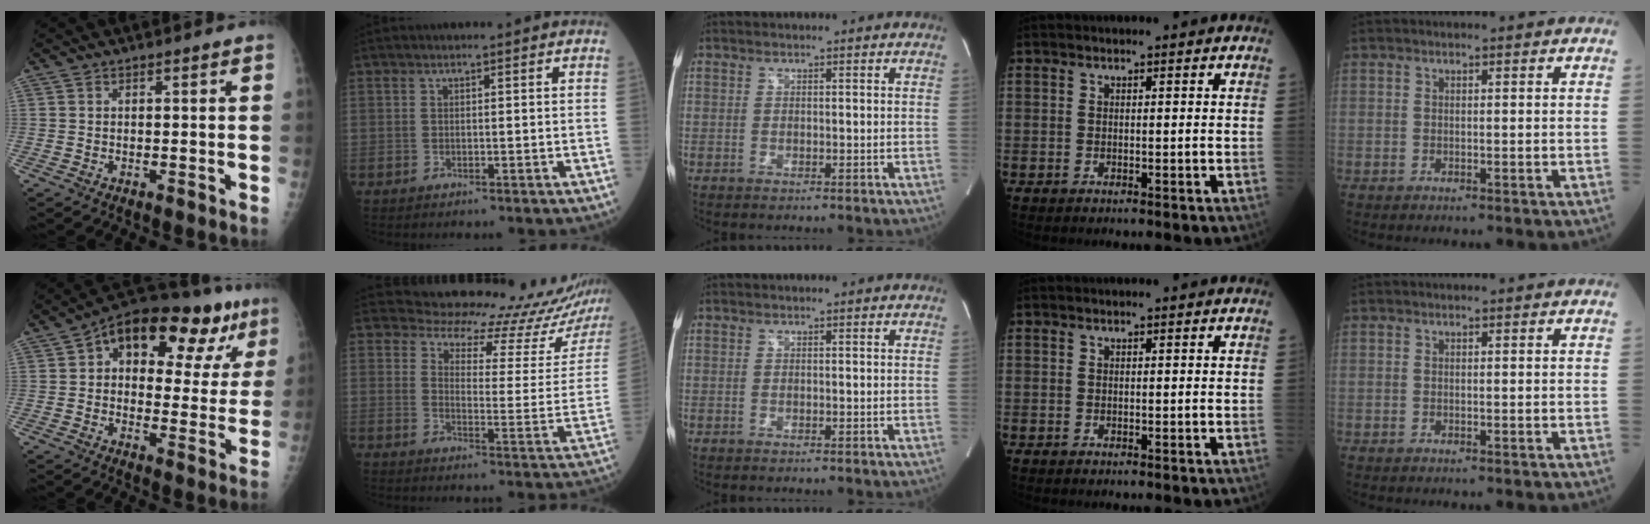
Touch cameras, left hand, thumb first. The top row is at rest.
{"thumb": {"total": 20.9, "force": [9.3, 10.6, 15.4], "torque": [-0.173, 0.020, 0.129]}, "index": {"total": 20.5, "force": [20.0, 3.3, 3.1], "torque": [-0.029, -0.111, 0.208]}}